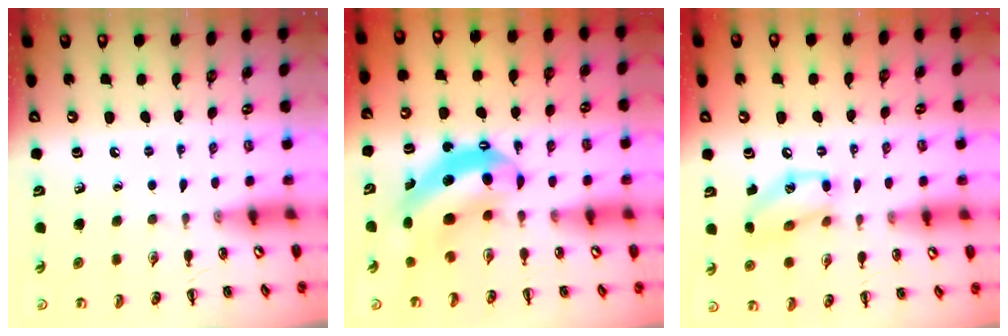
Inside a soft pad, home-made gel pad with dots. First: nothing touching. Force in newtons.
{"total": 8.8, "press": 8.6, "slide": 1.6}
{"total": 11.7, "press": 11.6, "slide": 1.8}